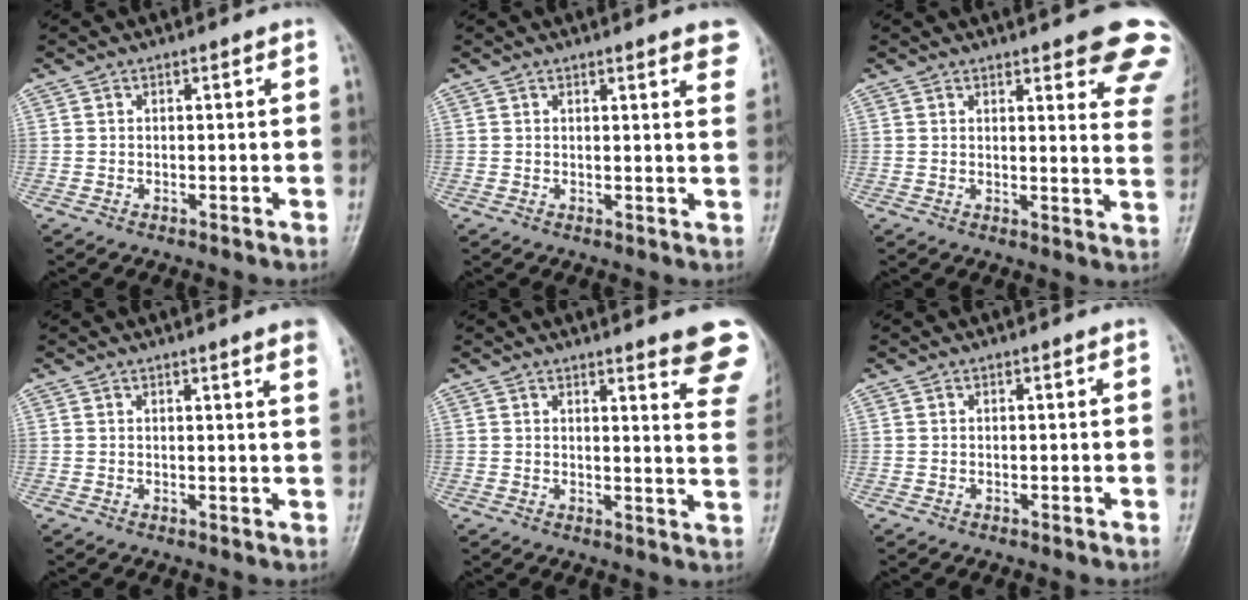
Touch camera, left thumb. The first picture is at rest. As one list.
[{"total": 6.1, "force": [4.2, 1.1, 4.3], "torque": [-0.033, -0.010, 0.038]}, {"total": 14.1, "force": [9.5, 3.6, 9.8], "torque": [-0.084, -0.044, 0.093]}, {"total": 4.9, "force": [3.3, 0.0, 3.6], "torque": [-0.038, -0.007, 0.031]}, {"total": 11.4, "force": [8.9, 1.6, 7.0], "torque": [-0.055, -0.054, 0.084]}, {"total": 0.0}]